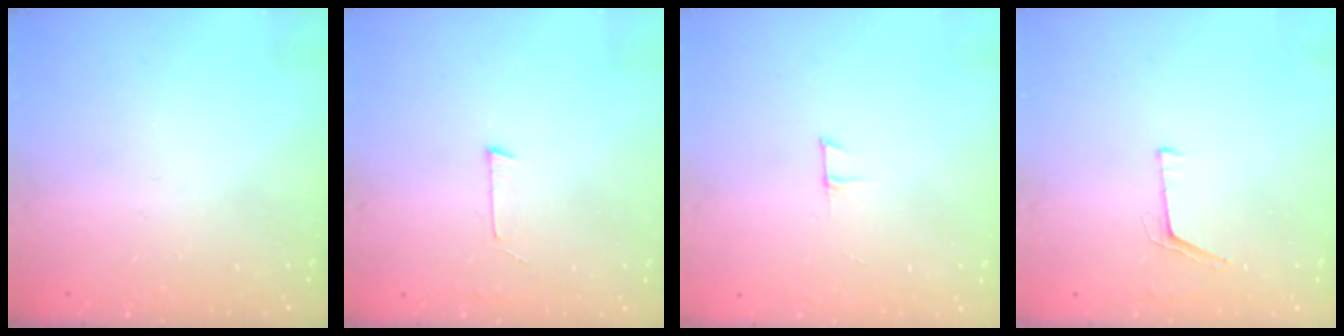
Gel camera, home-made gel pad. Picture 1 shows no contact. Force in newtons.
{"total": 2.7, "press": 2.7, "slide": 0.2}
{"total": 3.9, "press": 3.9, "slide": 0.3}
{"total": 4.2, "press": 3.5, "slide": 2.3}